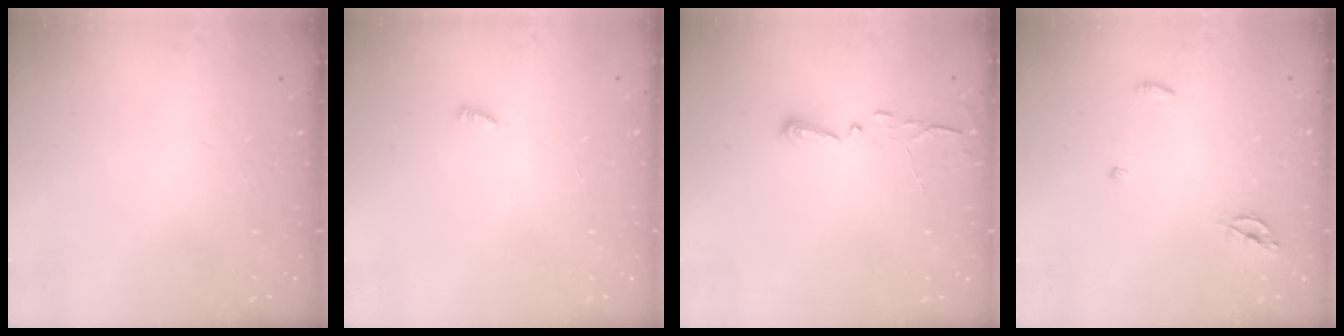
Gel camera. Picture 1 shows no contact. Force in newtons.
{"total": 1.9, "press": 1.9, "slide": 0.3}
{"total": 3.1, "press": 3.1, "slide": 0.3}
{"total": 4.2, "press": 4.2, "slide": 0.3}